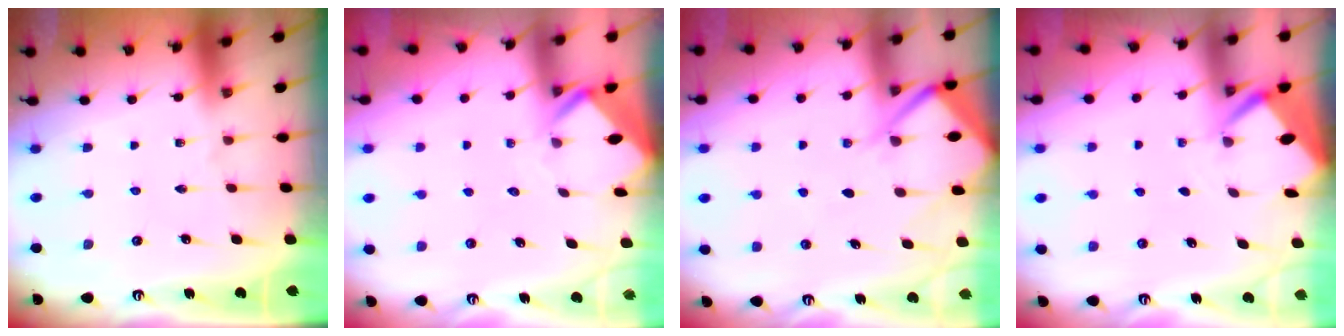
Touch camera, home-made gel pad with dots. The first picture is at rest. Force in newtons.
{"total": 2.6, "press": 2.6, "slide": 0.1}
{"total": 8.5, "press": 8.5, "slide": 0.7}
{"total": 2.7, "press": 2.7, "slide": 0.3}